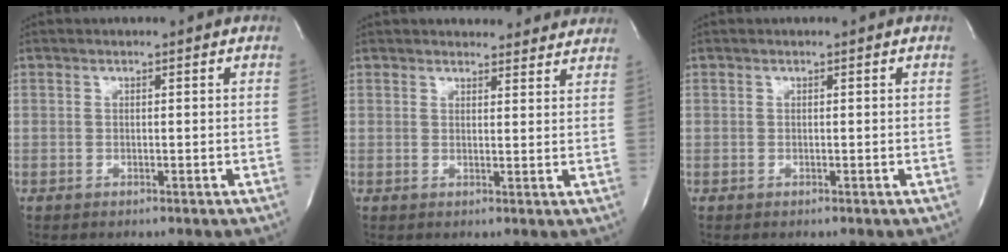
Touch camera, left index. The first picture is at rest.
{"total": 10.0, "force": [9.4, 2.6, 2.2], "torque": [-0.006, 0.002, 0.097]}
{"total": 0.0}